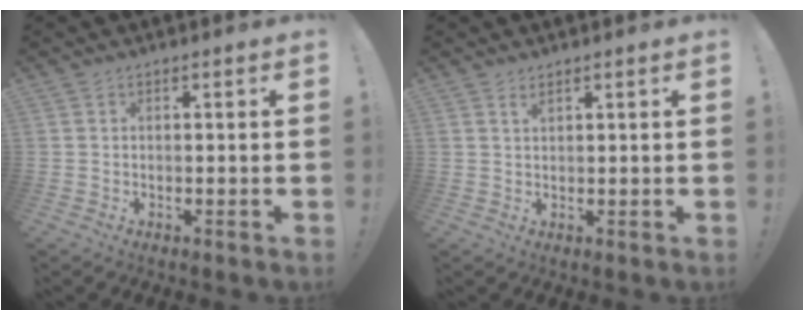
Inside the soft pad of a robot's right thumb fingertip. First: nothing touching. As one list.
[{"total": 1.4, "force": [1.1, 0.6, 0.7], "torque": [-0.003, -0.005, 0.018]}]